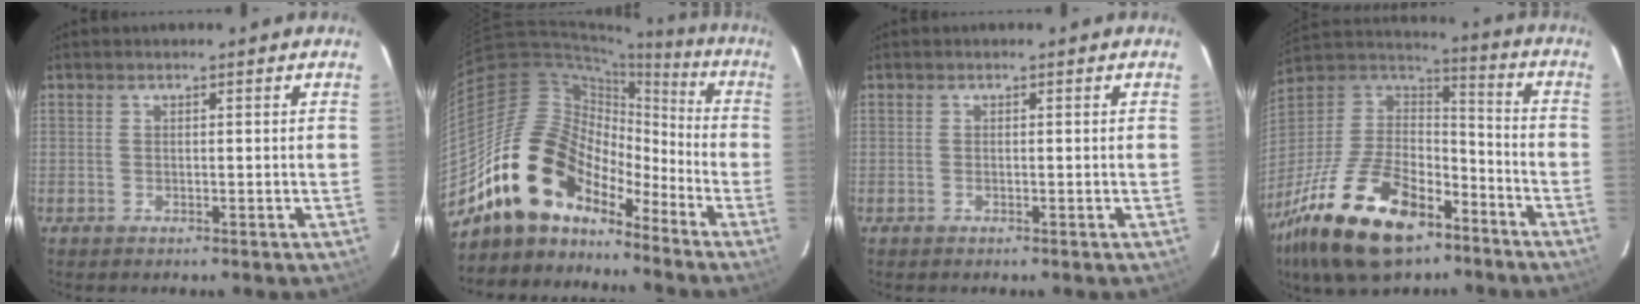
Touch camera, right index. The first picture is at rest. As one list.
[{"total": 17.7, "force": [-13.1, 9.7, 6.9], "torque": [-0.134, 0.027, -0.238]}, {"total": 0.0}, {"total": 27.8, "force": [-16.8, 14.0, 17.2], "torque": [-0.361, -0.015, -0.280]}]